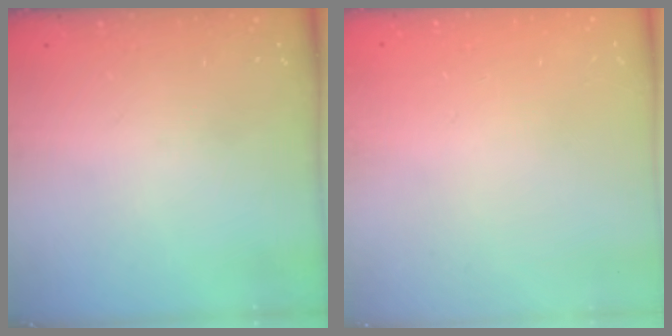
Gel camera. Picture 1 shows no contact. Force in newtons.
{"total": 0.0}